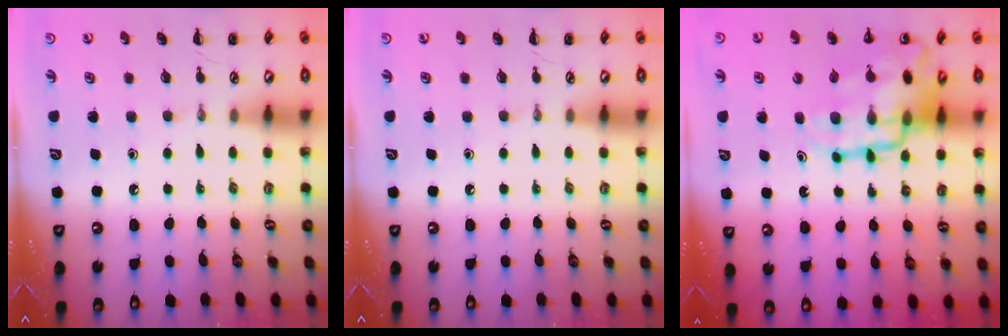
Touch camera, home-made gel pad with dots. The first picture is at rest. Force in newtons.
{"total": 0.0}
{"total": 18.2, "press": 17.7, "slide": 4.4}